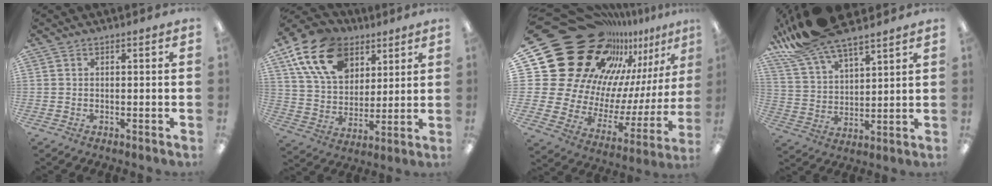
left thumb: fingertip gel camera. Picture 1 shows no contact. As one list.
[{"total": 17.8, "force": [9.8, 11.7, 9.2], "torque": [-0.170, -0.025, 0.185]}, {"total": 27.8, "force": [19.0, 16.7, 11.5], "torque": [-0.157, -0.177, 0.388]}, {"total": 14.3, "force": [12.3, 3.3, 6.4], "torque": [-0.159, -0.055, 0.227]}]